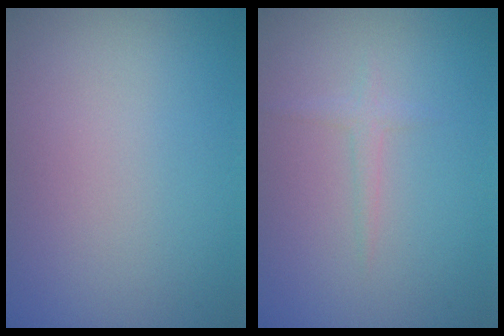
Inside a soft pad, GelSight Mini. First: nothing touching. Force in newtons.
{"total": 1.1, "press": 1.1, "slide": 0.0}